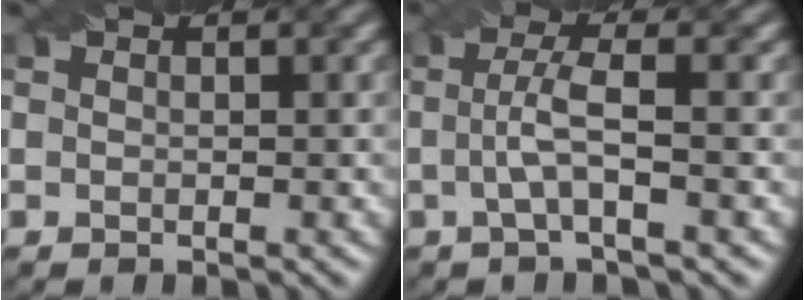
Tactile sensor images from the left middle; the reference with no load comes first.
{"total": 3.4, "force": [-0.3, 0.6, 3.3], "torque": [-0.065, 0.005, -0.006]}